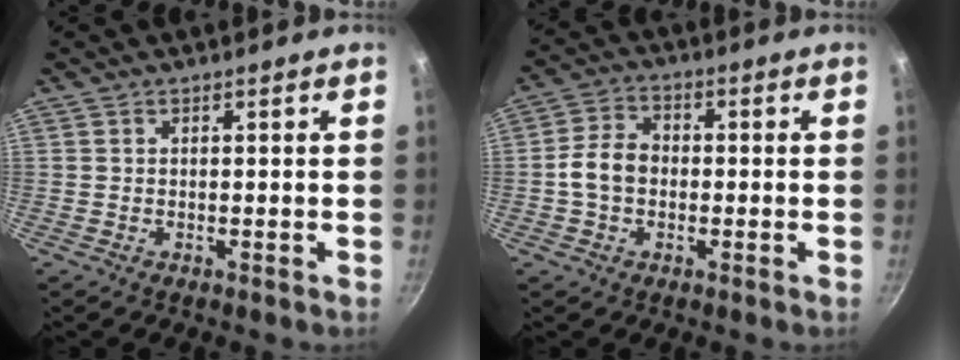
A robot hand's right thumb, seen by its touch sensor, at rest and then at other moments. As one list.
[{"total": 6.9, "force": [-0.9, 5.2, 4.5], "torque": [-0.077, 0.023, -0.024]}]